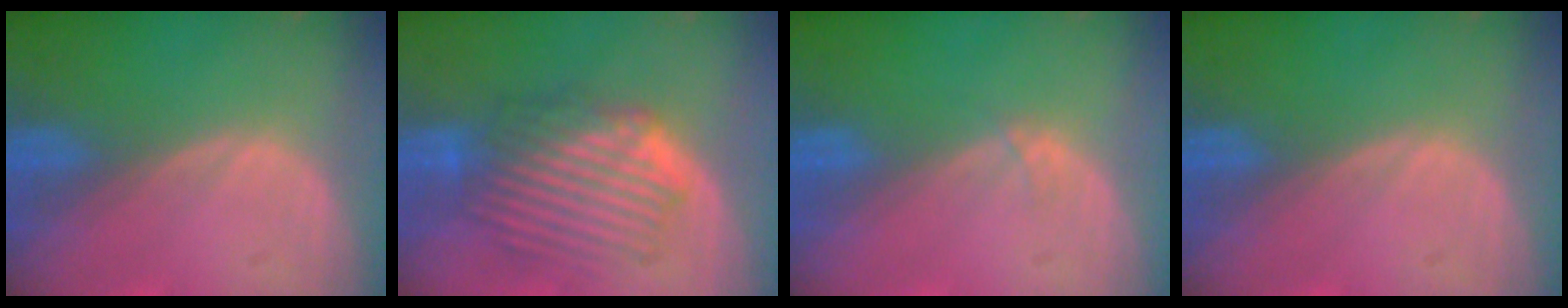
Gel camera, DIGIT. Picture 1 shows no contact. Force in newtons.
{"total": 8.4, "press": 8.0, "slide": 2.5}
{"total": 0.5, "press": 0.5, "slide": 0.1}
{"total": 0.0}